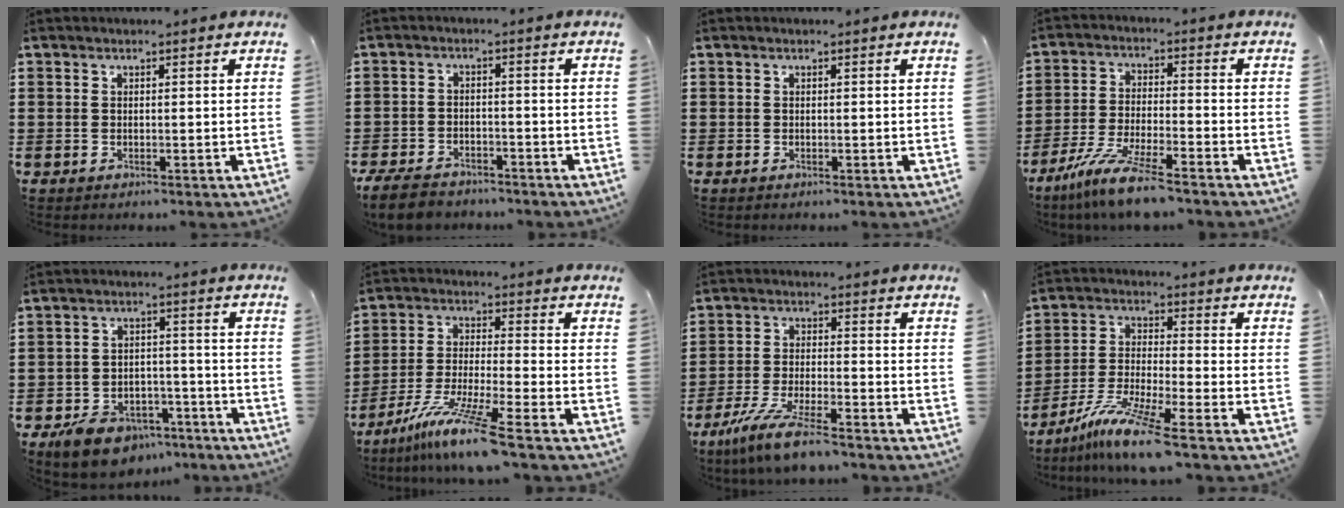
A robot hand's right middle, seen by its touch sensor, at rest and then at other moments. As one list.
[{"total": 4.8, "force": [-4.4, 1.1, 1.5], "torque": [-0.044, -0.001, -0.093]}, {"total": 0.0}, {"total": 8.7, "force": [-7.2, 0.2, 4.9], "torque": [-0.103, -0.007, -0.141]}, {"total": 6.4, "force": [-5.3, 3.0, 2.0], "torque": [-0.052, 0.017, -0.105]}, {"total": 9.7, "force": [-7.4, -0.4, 6.3], "torque": [-0.130, -0.012, -0.149]}, {"total": 7.4, "force": [-6.2, 0.2, 4.1], "torque": [-0.095, -0.014, -0.122]}, {"total": 9.2, "force": [-7.0, 0.0, 5.9], "torque": [-0.123, -0.010, -0.139]}]